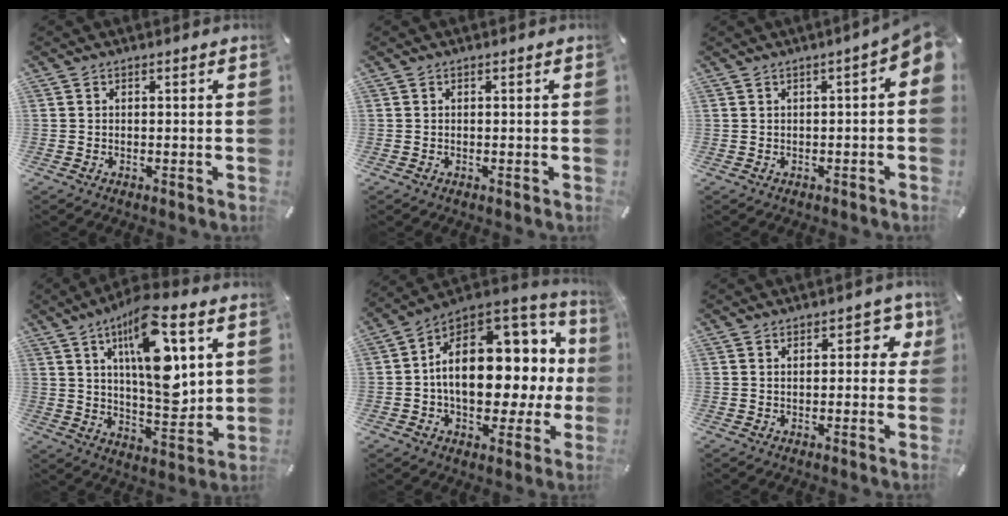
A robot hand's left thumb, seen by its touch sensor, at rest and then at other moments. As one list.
[{"total": 0.0}, {"total": 3.9, "force": [0.1, 1.3, 3.6], "torque": [-0.058, 0.003, 0.001]}, {"total": 18.4, "force": [7.4, 7.3, 15.1], "torque": [-0.257, -0.033, 0.113]}, {"total": 19.3, "force": [2.4, 12.9, 14.1], "torque": [-0.205, -0.028, 0.049]}, {"total": 5.5, "force": [2.0, 2.9, 4.2], "torque": [-0.050, -0.004, 0.027]}]